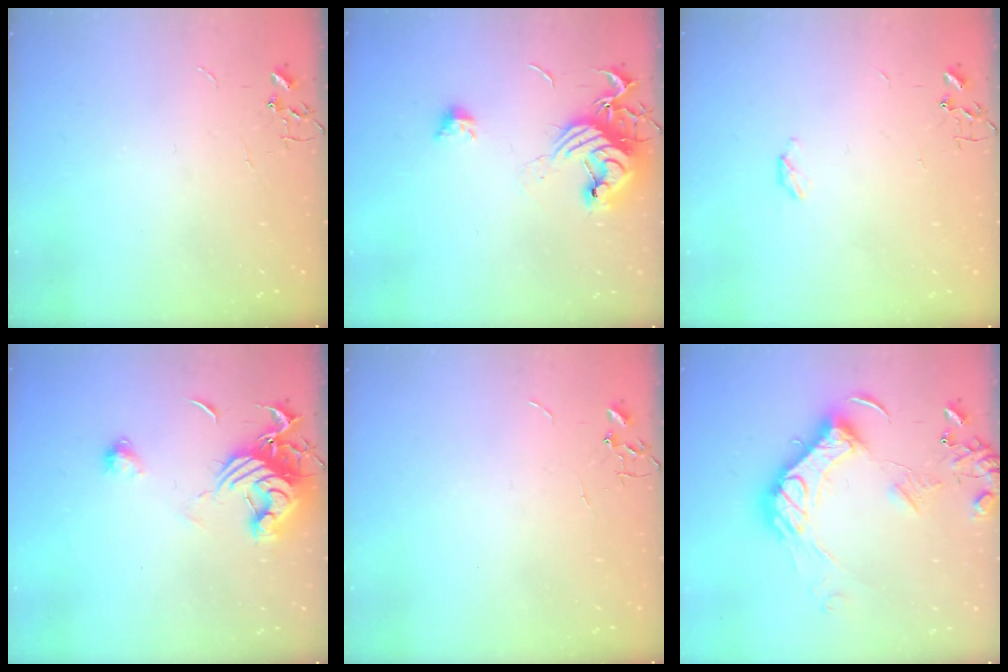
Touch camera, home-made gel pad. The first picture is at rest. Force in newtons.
{"total": 14.4, "press": 14.4, "slide": 0.8}
{"total": 2.9, "press": 2.9, "slide": 0.5}
{"total": 12.7, "press": 12.6, "slide": 1.3}
{"total": 0.0}
{"total": 18.6, "press": 18.5, "slide": 1.9}